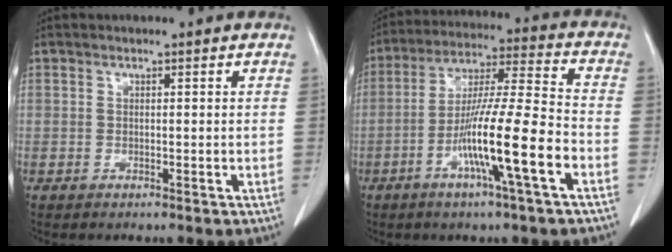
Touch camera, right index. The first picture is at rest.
{"total": 14.1, "force": [-5.4, -0.4, 13.0], "torque": [-0.236, -0.004, -0.101]}